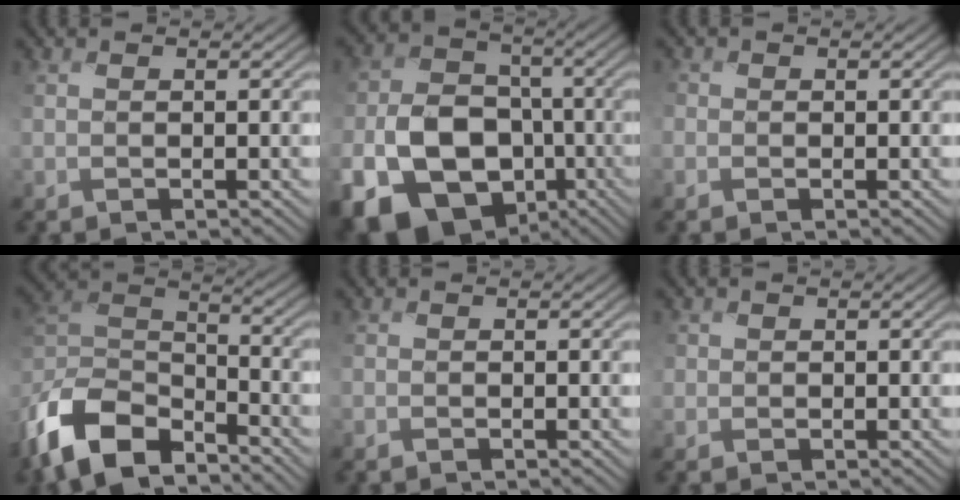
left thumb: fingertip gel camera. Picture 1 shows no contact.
{"total": 16.8, "force": [-6.8, 13.0, 8.4], "torque": [-0.199, -0.049, -0.131]}
{"total": 1.3, "force": [-0.3, 1.2, 0.1], "torque": [0.001, -0.004, -0.012]}
{"total": 13.7, "force": [-9.7, 6.0, 7.6], "torque": [-0.183, -0.015, -0.205]}
{"total": 0.6, "force": [-0.4, 0.4, 0.2], "torque": [-0.007, -0.004, -0.006]}
{"total": 1.2, "force": [0.4, 1.1, 0.1], "torque": [-0.002, -0.003, 0.004]}